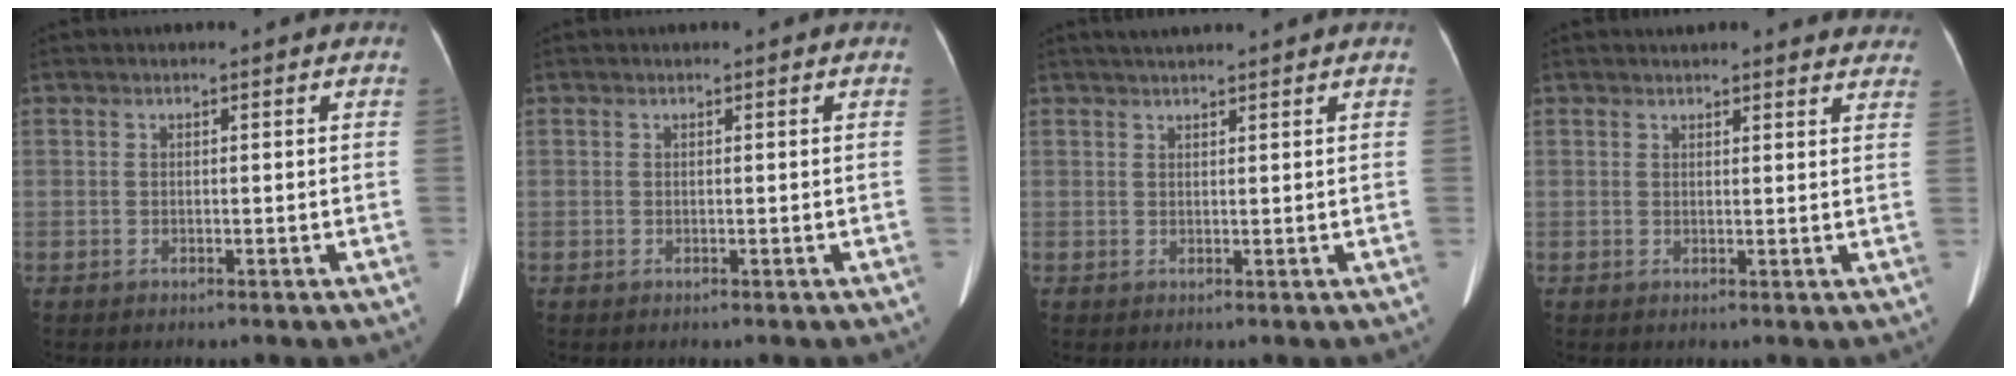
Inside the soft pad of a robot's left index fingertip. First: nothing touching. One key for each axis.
{"total": 0.0}
{"total": 3.4, "fx": 3.0, "fy": -0.3, "fz": 1.6, "tx": -0.018, "ty": 0.026, "tz": 0.052}
{"total": 11.6, "fx": 10.8, "fy": 3.0, "fz": 3.0, "tx": -0.007, "ty": 0.014, "tz": 0.107}